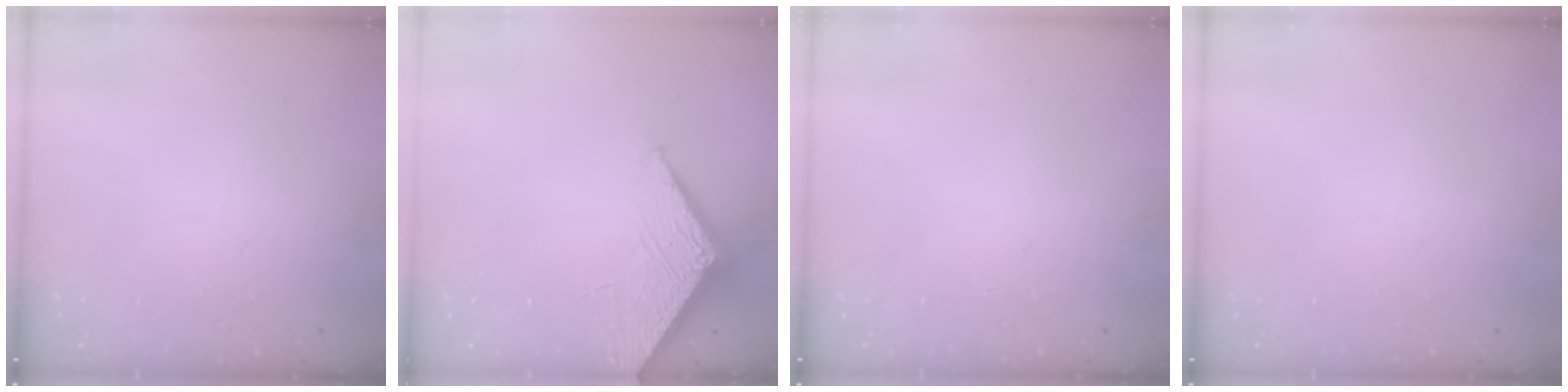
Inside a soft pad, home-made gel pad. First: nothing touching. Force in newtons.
{"total": 6.1, "press": 6.1, "slide": 0.5}
{"total": 0.0}
{"total": 0.0}